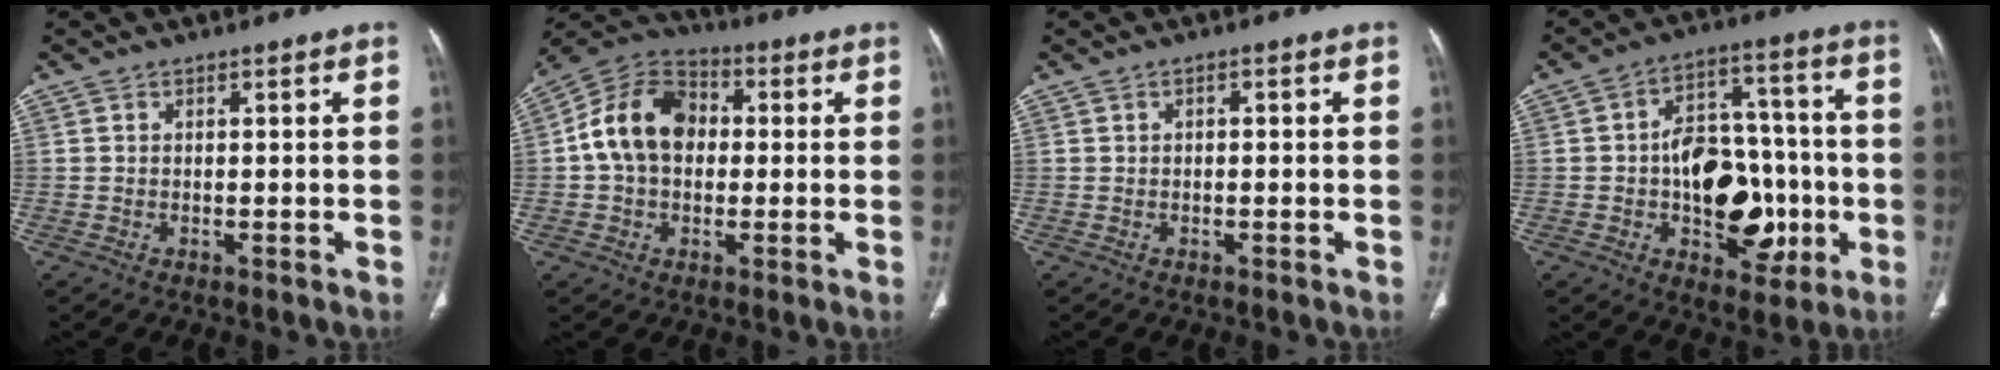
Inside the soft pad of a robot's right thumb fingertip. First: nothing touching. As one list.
[{"total": 13.6, "force": [0.9, 10.0, 9.1], "torque": [-0.145, 0.031, 0.003]}, {"total": 0.6, "force": [0.0, 0.4, 0.5], "torque": [-0.005, 0.001, -0.002]}, {"total": 18.5, "force": [-3.6, 11.7, 13.9], "torque": [-0.153, 0.038, -0.042]}]